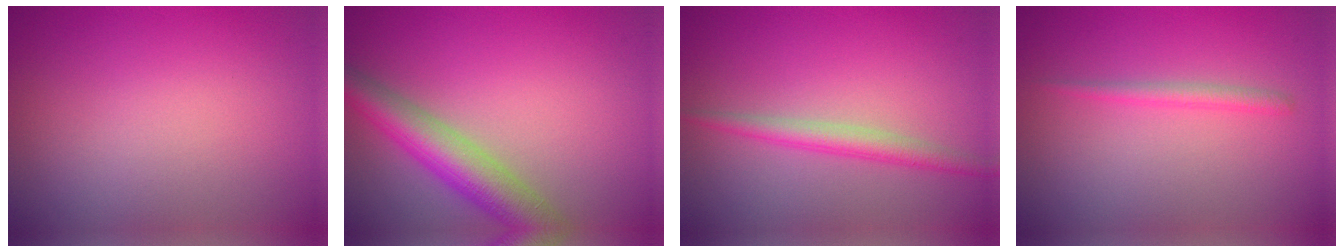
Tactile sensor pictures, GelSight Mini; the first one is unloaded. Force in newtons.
{"total": 5.9, "press": 5.9, "slide": 0.2}
{"total": 2.3, "press": 2.3, "slide": 0.1}
{"total": 1.3, "press": 1.3, "slide": 0.0}